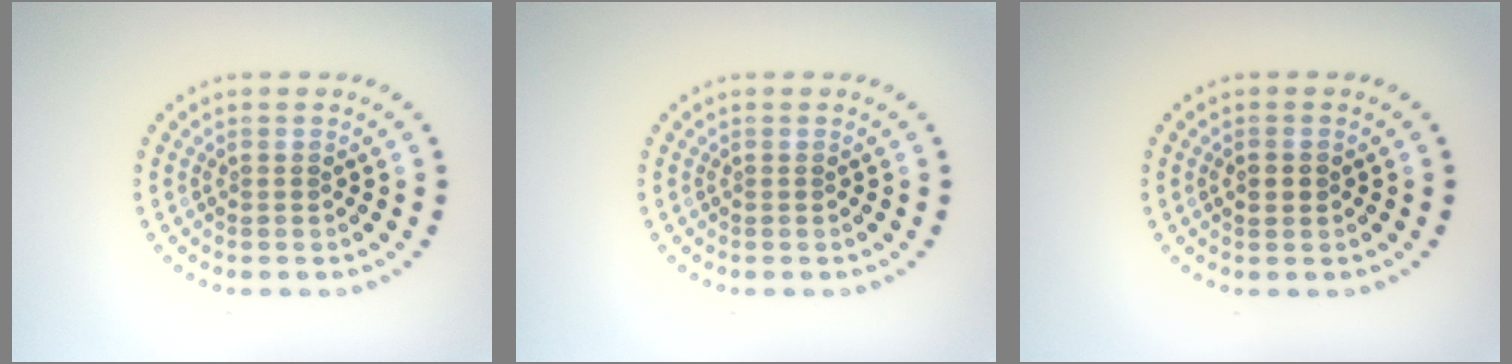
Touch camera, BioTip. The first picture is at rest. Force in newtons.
{"total": 0.0}
{"total": 1.8, "press": 1.8, "slide": 0.2}